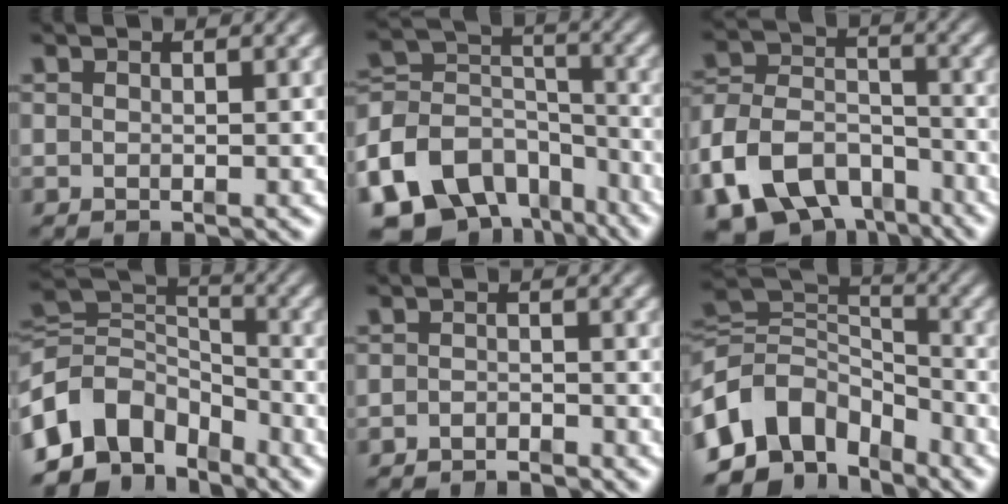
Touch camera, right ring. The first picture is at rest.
{"total": 12.4, "force": [-5.0, 9.2, 6.6], "torque": [-0.153, -0.058, -0.069]}
{"total": 13.6, "force": [-6.8, 10.4, 5.7], "torque": [-0.139, -0.069, -0.101]}
{"total": 13.7, "force": [-2.9, 11.0, 7.7], "torque": [-0.160, -0.052, -0.041]}
{"total": 2.4, "force": [-2.4, 0.3, -0.1], "torque": [0.001, -0.011, -0.039]}
{"total": 14.2, "force": [-3.2, 11.4, 7.8], "torque": [-0.168, -0.055, -0.047]}